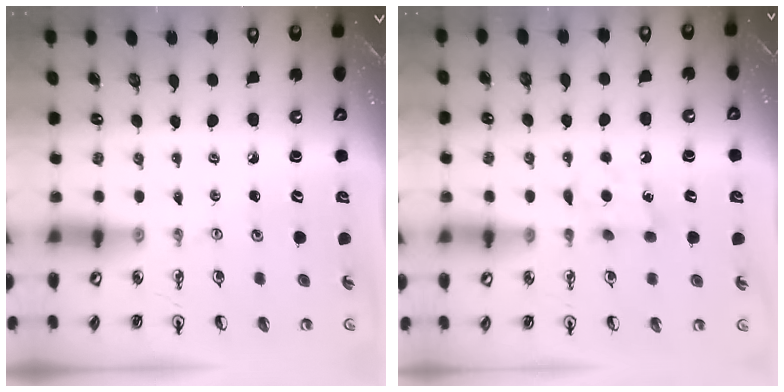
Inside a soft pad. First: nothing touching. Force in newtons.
{"total": 7.1, "press": 7.0, "slide": 0.8}